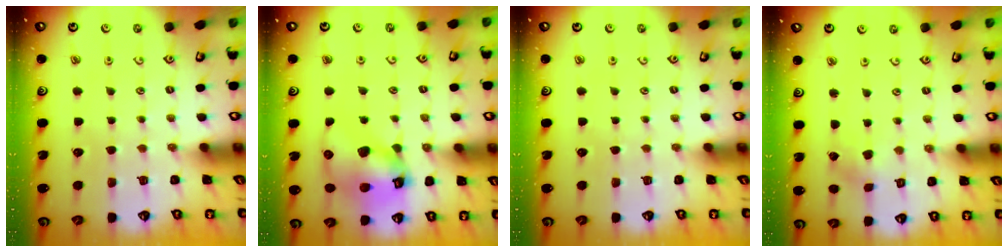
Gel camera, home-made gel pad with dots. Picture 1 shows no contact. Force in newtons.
{"total": 12.8, "press": 12.7, "slide": 1.8}
{"total": 0.0}
{"total": 0.8, "press": 0.7, "slide": 0.2}